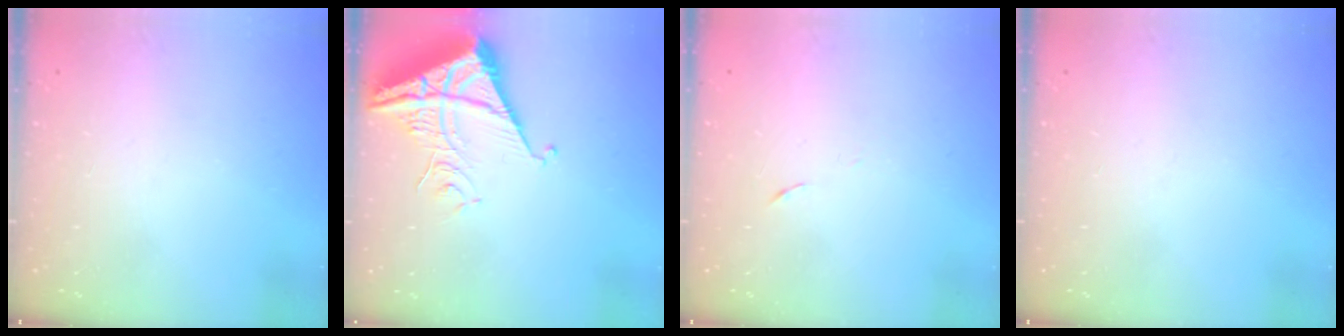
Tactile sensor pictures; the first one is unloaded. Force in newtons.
{"total": 9.1, "press": 9.1, "slide": 1.0}
{"total": 4.0, "press": 3.6, "slide": 1.7}
{"total": 0.0}